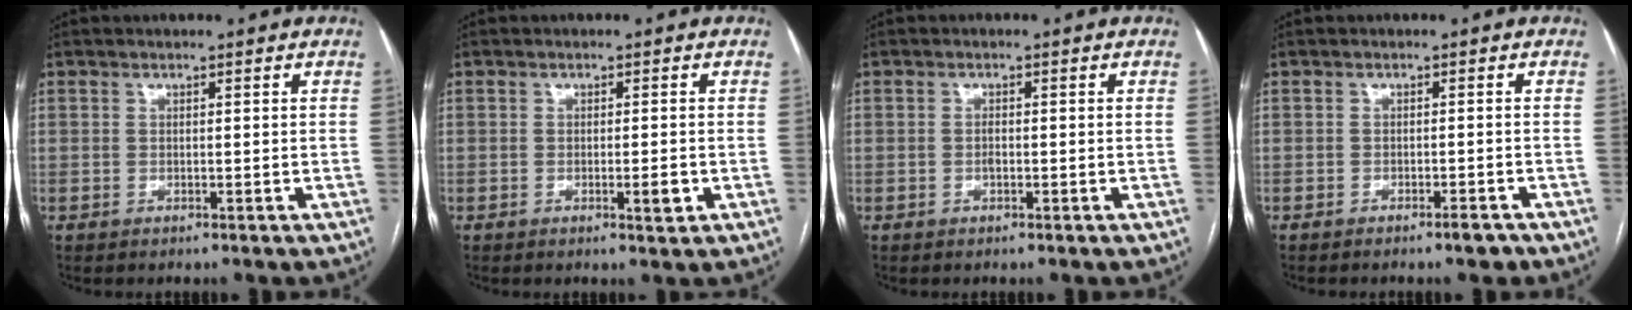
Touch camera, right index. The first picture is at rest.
{"total": 2.0, "force": [-0.7, 0.3, 1.9], "torque": [-0.027, -0.003, -0.008]}
{"total": 0.8, "force": [-0.3, 0.3, 0.7], "torque": [-0.015, 0.001, -0.006]}
{"total": 1.9, "force": [-1.4, 0.4, 1.1], "torque": [-0.017, 0.000, -0.018]}